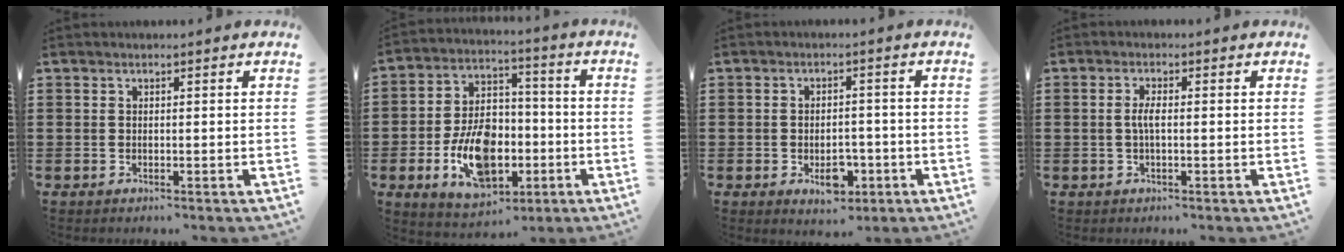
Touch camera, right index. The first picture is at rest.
{"total": 12.1, "force": [-3.4, 7.8, 8.5], "torque": [-0.160, 0.001, -0.060]}
{"total": 5.7, "force": [-2.2, 3.4, 4.0], "torque": [-0.049, 0.005, -0.040]}
{"total": 2.3, "force": [-0.2, 0.5, 2.2], "torque": [-0.048, -0.002, -0.007]}